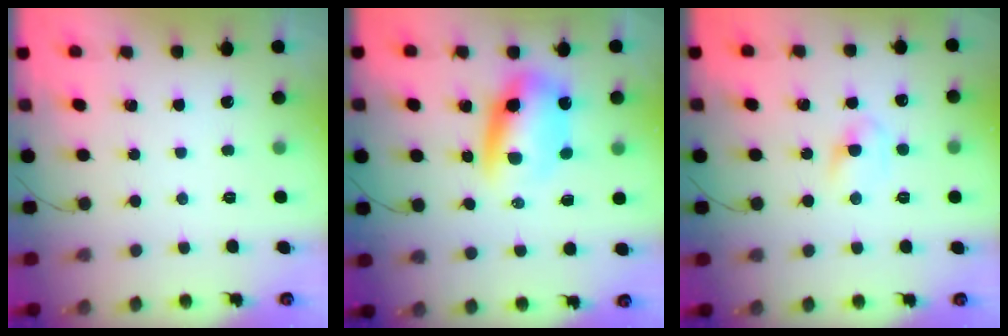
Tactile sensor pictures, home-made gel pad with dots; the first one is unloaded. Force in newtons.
{"total": 10.4, "press": 10.0, "slide": 2.9}
{"total": 4.4, "press": 4.2, "slide": 1.5}